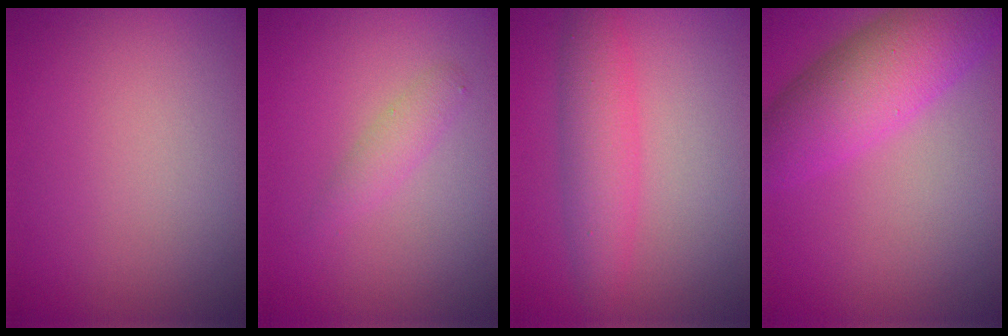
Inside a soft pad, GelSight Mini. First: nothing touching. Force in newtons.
{"total": 1.4, "press": 1.4, "slide": 0.0}
{"total": 3.7, "press": 3.7, "slide": 0.1}
{"total": 6.9, "press": 6.9, "slide": 0.1}